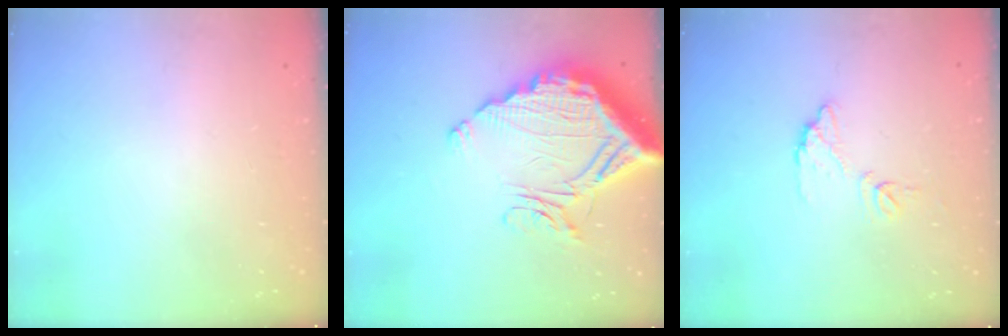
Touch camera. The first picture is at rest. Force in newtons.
{"total": 17.9, "press": 17.8, "slide": 1.7}
{"total": 7.2, "press": 7.2, "slide": 0.3}